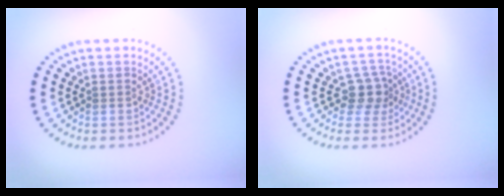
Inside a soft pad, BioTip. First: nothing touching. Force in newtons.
{"total": 2.5, "press": 2.0, "slide": 1.5}